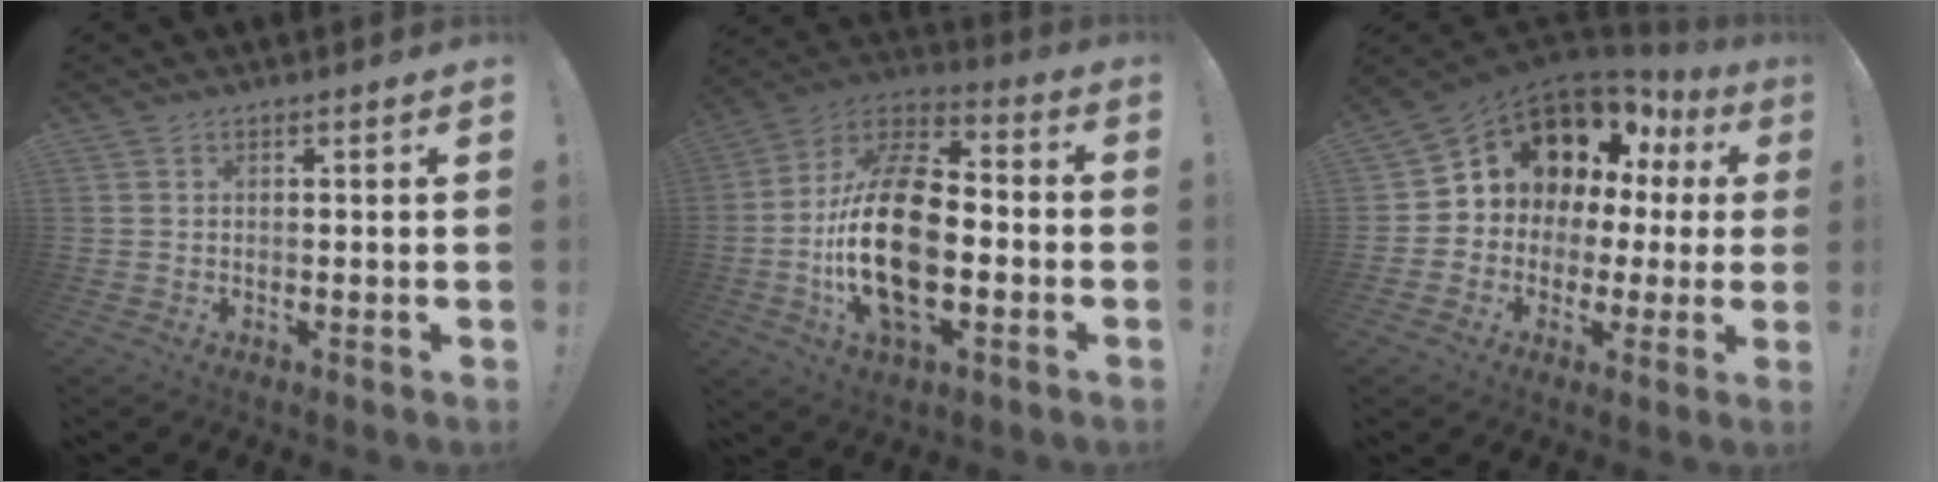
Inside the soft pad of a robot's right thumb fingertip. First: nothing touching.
{"total": 24.7, "force": [-3.9, 12.8, 20.8], "torque": [-0.412, 0.019, -0.062]}
{"total": 10.3, "force": [5.1, 7.8, 4.4], "torque": [-0.074, -0.049, 0.106]}